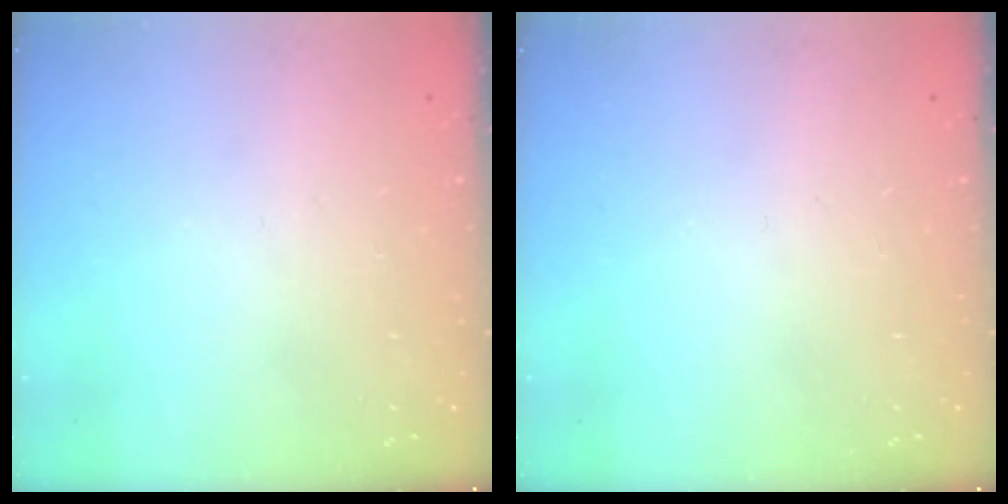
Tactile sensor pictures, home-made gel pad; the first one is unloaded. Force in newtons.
{"total": 0.0}